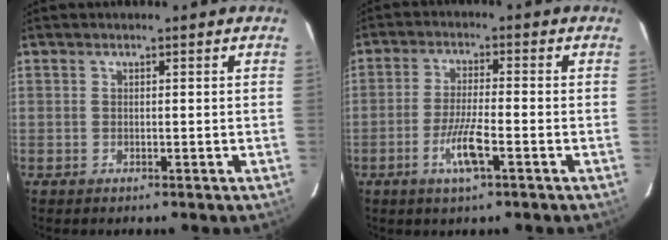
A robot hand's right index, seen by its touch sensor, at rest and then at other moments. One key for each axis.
{"total": 6.0, "fx": -2.6, "fy": 0.5, "fz": 5.4, "tx": -0.104, "ty": -0.007, "tz": -0.049}